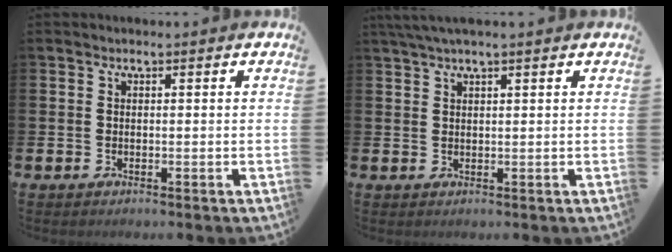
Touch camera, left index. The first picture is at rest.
{"total": 2.3, "force": [1.9, 0.0, 1.3], "torque": [-0.035, 0.005, 0.036]}